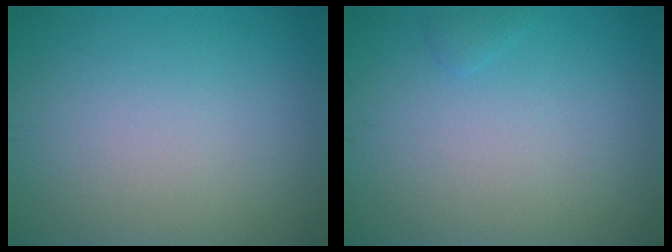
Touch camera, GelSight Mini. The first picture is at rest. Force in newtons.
{"total": 0.6, "press": 0.6, "slide": 0.1}